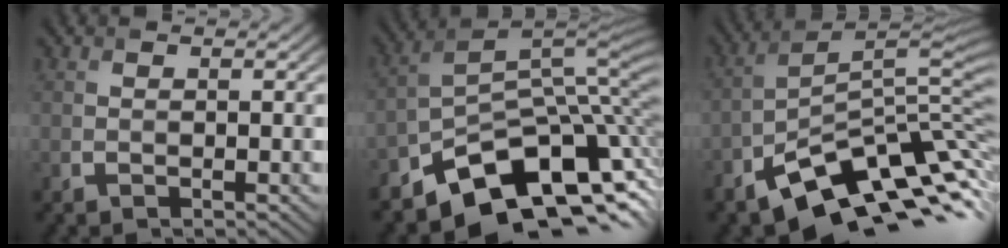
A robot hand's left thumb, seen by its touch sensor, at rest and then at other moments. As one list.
[{"total": 11.5, "force": [-8.0, 4.7, 6.7], "torque": [-0.112, -0.003, -0.140]}, {"total": 12.4, "force": [-6.7, 4.0, 9.7], "torque": [-0.159, -0.002, -0.119]}]